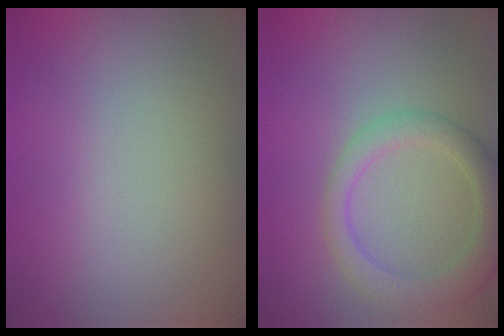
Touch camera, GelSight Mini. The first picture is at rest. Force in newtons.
{"total": 4.2, "press": 4.2, "slide": 0.2}